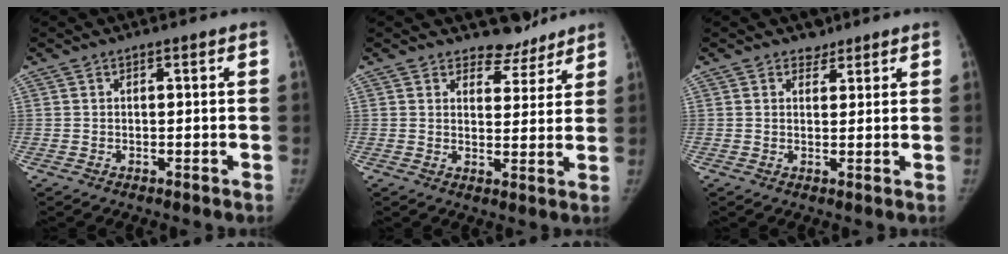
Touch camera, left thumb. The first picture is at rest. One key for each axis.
{"total": 5.4, "fx": 4.7, "fy": 2.5, "fz": 0.2, "tx": 0.025, "ty": -0.041, "tz": 0.066}
{"total": 2.1, "fx": 1.6, "fy": 1.4, "fz": 0.0, "tx": 0.017, "ty": -0.009, "tz": 0.018}